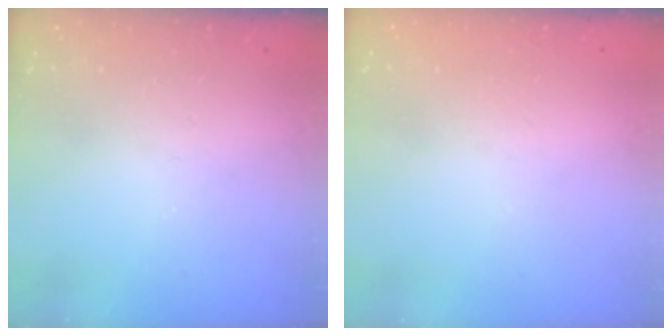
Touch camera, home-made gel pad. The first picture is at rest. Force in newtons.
{"total": 1.6, "press": 1.6, "slide": 0.0}